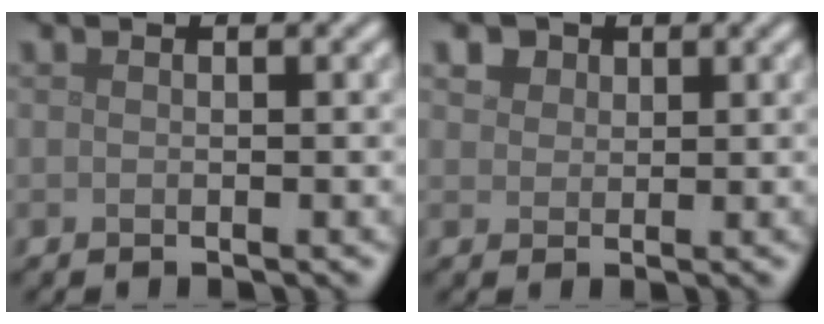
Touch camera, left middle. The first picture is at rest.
{"total": 3.5, "force": [2.1, 2.4, 1.4], "torque": [-0.044, 0.005, 0.035]}